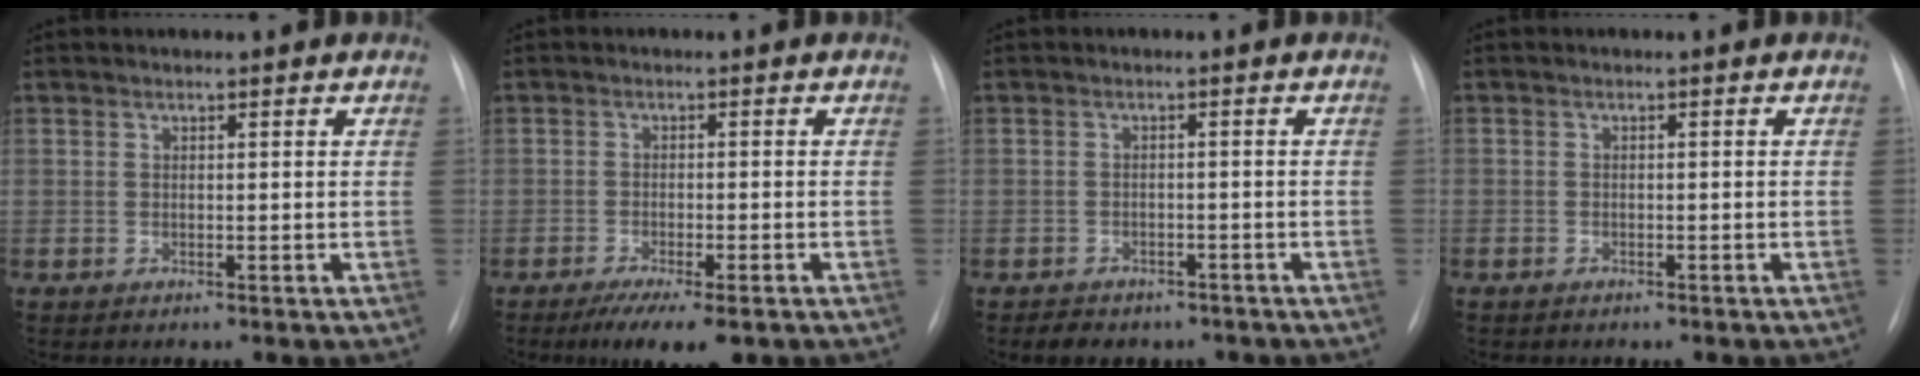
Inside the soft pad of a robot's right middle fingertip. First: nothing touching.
{"total": 7.1, "force": [-4.9, 1.7, 4.8], "torque": [-0.070, -0.015, -0.069]}
{"total": 6.4, "force": [-5.1, 3.4, 2.0], "torque": [-0.029, 0.006, -0.060]}
{"total": 0.9, "force": [-0.7, 0.5, 0.2], "torque": [-0.003, 0.002, -0.009]}